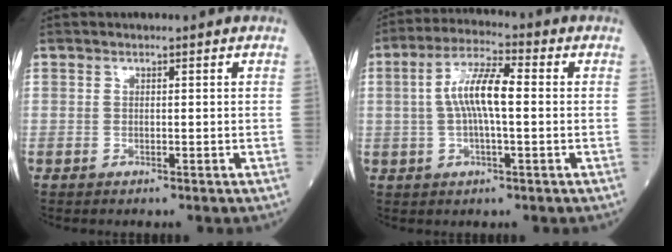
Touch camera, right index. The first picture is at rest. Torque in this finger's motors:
{"motor_torque": [0.33, -0.04, 0.48, 0.14]}